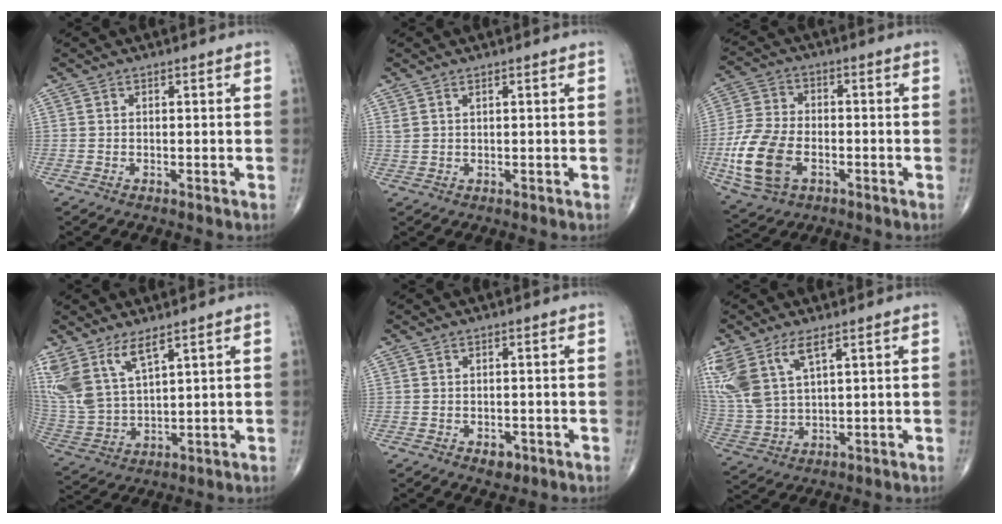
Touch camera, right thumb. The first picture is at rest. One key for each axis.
{"total": 1.4, "fx": 1.0, "fy": 0.4, "fz": 0.9, "tx": -0.021, "ty": 0.002, "tz": 0.026}
{"total": 13.3, "fx": -3.9, "fy": 8.3, "fz": 9.6, "tx": -0.201, "ty": 0.008, "tz": -0.075}
{"total": 11.8, "fx": 7.3, "fy": 4.7, "fz": 8.0, "tx": -0.173, "ty": -0.028, "tz": 0.167}
{"total": 2.2, "fx": -1.1, "fy": 1.4, "fz": 1.3, "tx": -0.007, "ty": 0.002, "tz": -0.009}
{"total": 13.3, "fx": 6.7, "fy": 6.1, "fz": 9.8, "tx": -0.233, "ty": -0.016, "tz": 0.146}